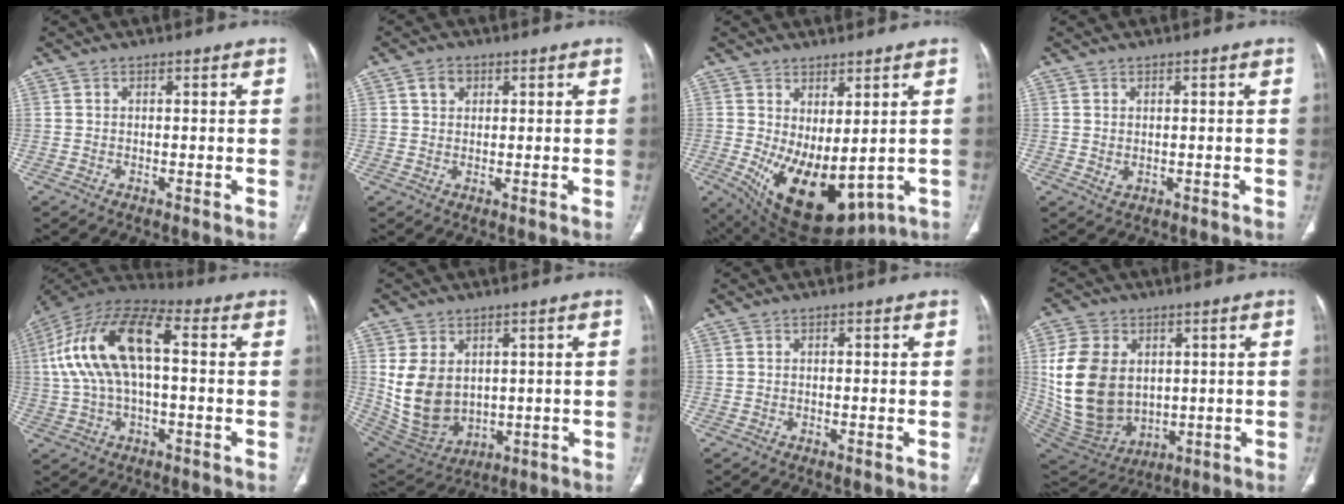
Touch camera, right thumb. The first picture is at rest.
{"total": 3.1, "force": [1.3, 2.4, 1.4], "torque": [-0.014, -0.002, 0.024]}
{"total": 15.4, "force": [-1.8, 7.7, 13.2], "torque": [-0.210, -0.022, 0.006]}
{"total": 1.2, "force": [0.2, 0.8, 0.8], "torque": [-0.015, -0.006, 0.011]}
{"total": 18.1, "force": [2.0, 8.6, 15.8], "torque": [-0.312, 0.043, 0.029]}
{"total": 12.7, "force": [1.8, 9.5, 8.2], "torque": [-0.138, -0.015, 0.068]}
{"total": 0.0}
{"total": 19.2, "force": [2.5, 14.4, 12.5], "torque": [-0.232, -0.015, 0.074]}